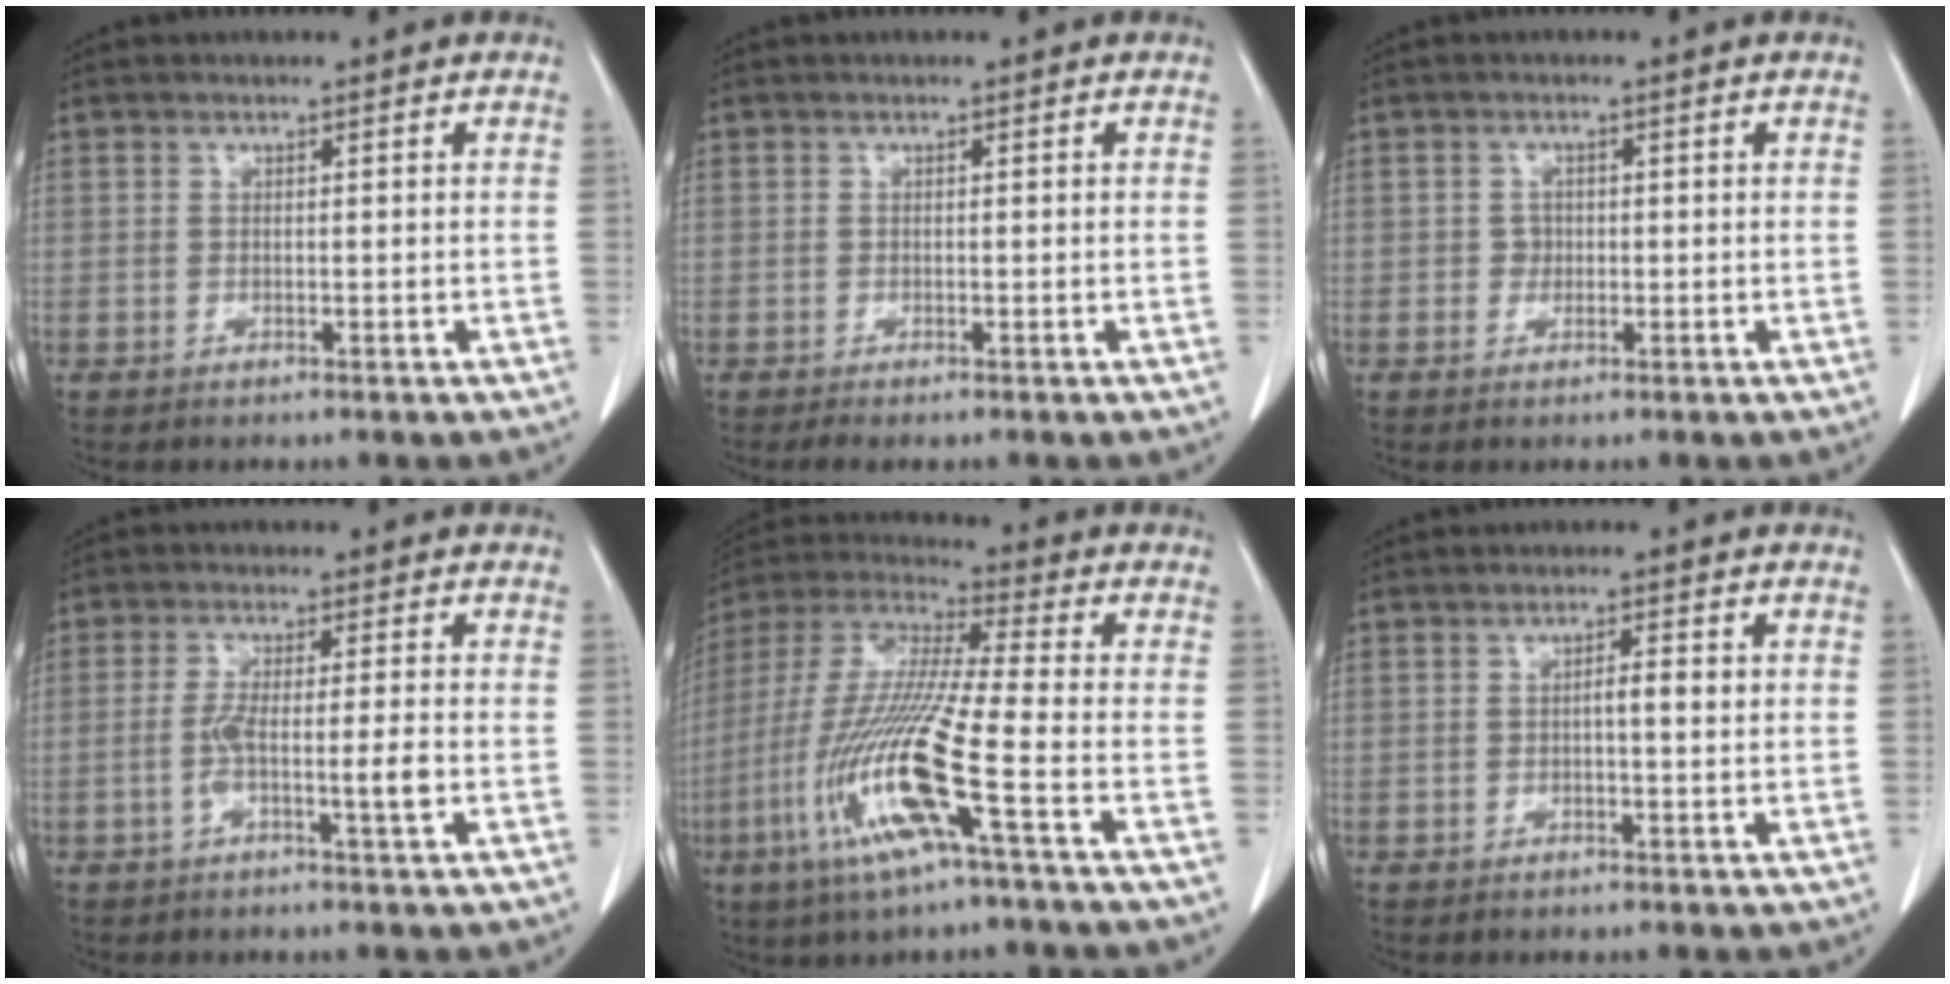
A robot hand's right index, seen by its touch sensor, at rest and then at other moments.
{"total": 0.8, "force": [-0.6, 0.0, 0.6], "torque": [-0.015, -0.005, -0.013]}
{"total": 1.4, "force": [-0.2, 1.4, 0.4], "torque": [-0.005, 0.006, -0.002]}
{"total": 5.2, "force": [-1.5, -0.1, 4.9], "torque": [-0.099, -0.002, -0.025]}
{"total": 16.3, "force": [-6.0, 0.1, 15.1], "torque": [-0.326, -0.020, -0.123]}
{"total": 2.3, "force": [0.1, 0.3, 2.2], "torque": [-0.037, 0.003, 0.001]}